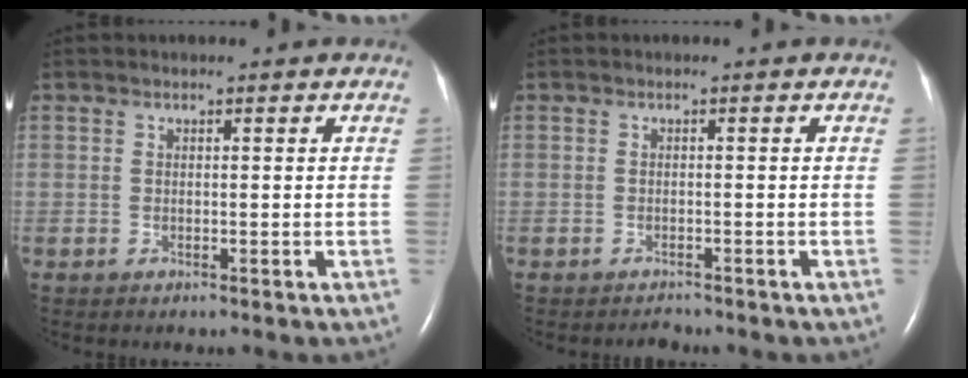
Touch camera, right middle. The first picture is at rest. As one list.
[{"total": 0.9, "force": [-0.9, 0.1, -0.2], "torque": [0.001, -0.005, -0.014]}]